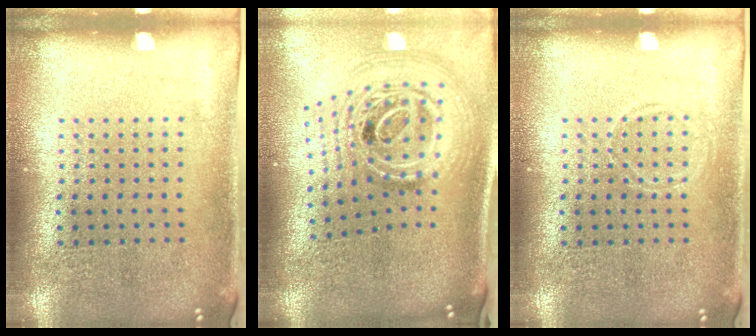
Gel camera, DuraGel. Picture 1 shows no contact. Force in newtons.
{"total": 2.5, "press": 1.8, "slide": 1.8}
{"total": 0.8, "press": 0.7, "slide": 0.2}